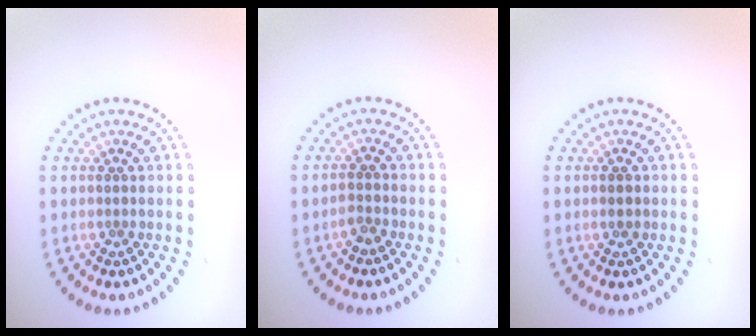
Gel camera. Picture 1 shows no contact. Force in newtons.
{"total": 1.3, "press": 1.0, "slide": 0.8}
{"total": 1.1, "press": 1.1, "slide": 0.1}